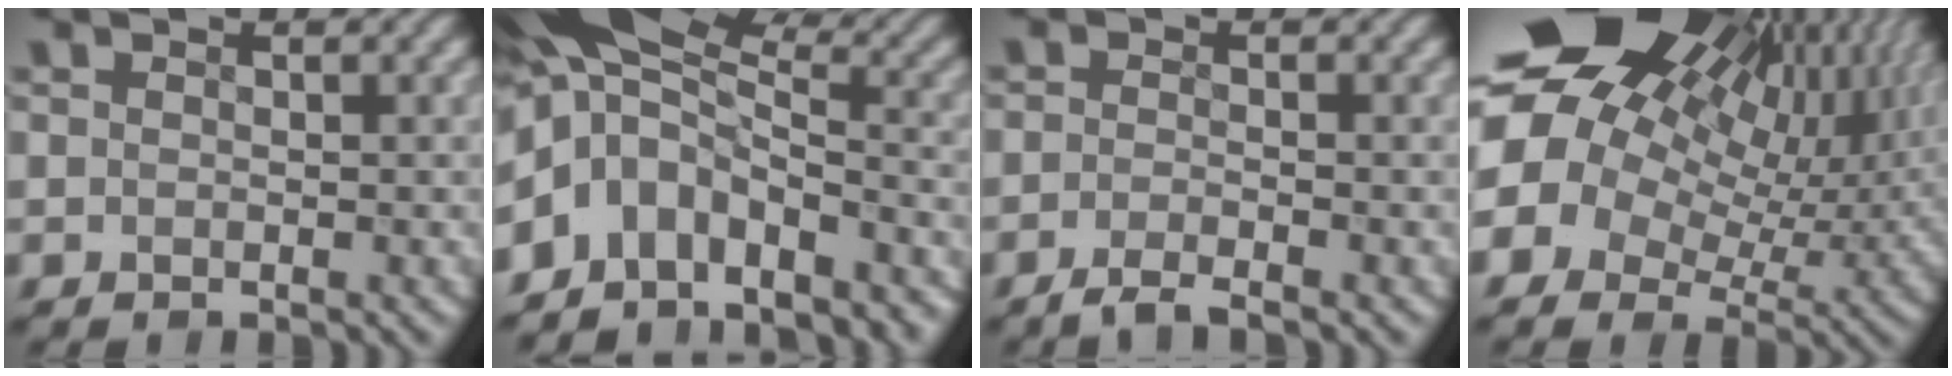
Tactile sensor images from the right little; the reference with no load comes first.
{"total": 14.2, "force": [-2.3, 9.2, 10.5], "torque": [-0.218, -0.014, 0.001]}
{"total": 2.1, "force": [-1.7, 0.2, 1.3], "torque": [-0.033, -0.001, -0.041]}
{"total": 21.3, "force": [6.6, 15.1, 13.5], "torque": [-0.280, 0.019, 0.113]}